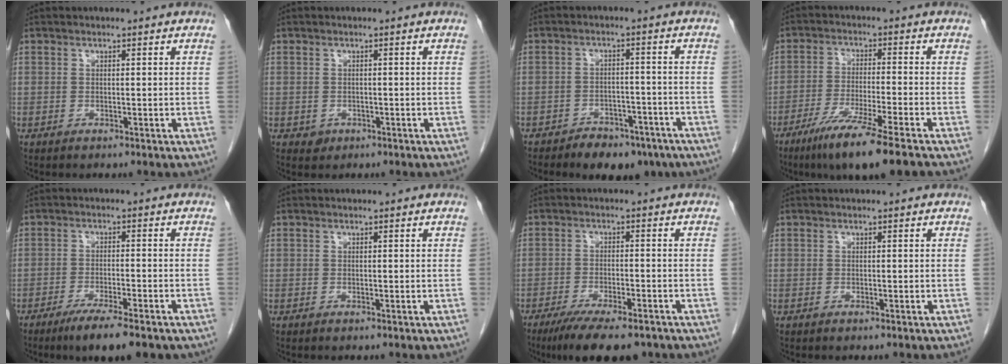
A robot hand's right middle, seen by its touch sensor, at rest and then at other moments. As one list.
[{"total": 1.2, "force": [-0.5, 1.1, 0.3], "torque": [-0.002, 0.003, -0.003]}, {"total": 8.3, "force": [-6.2, 4.0, 3.8], "torque": [-0.048, 0.006, -0.087]}, {"total": 10.8, "force": [-7.5, -0.9, 7.7], "torque": [-0.137, -0.036, -0.129]}, {"total": 8.6, "force": [-6.3, 1.2, 5.8], "torque": [-0.084, -0.016, -0.090]}, {"total": 0.0}, {"total": 11.4, "force": [-8.6, 2.9, 6.9], "torque": [-0.103, -0.016, -0.131]}, {"total": 0.0}]